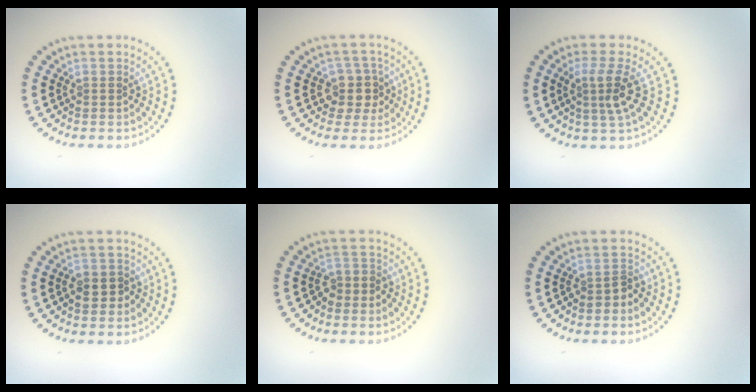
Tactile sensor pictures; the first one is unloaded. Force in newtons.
{"total": 2.8, "press": 2.4, "slide": 1.5}
{"total": 2.9, "press": 2.2, "slide": 1.9}
{"total": 1.9, "press": 1.7, "slide": 0.7}
{"total": 1.7, "press": 1.3, "slide": 1.0}
{"total": 1.4, "press": 1.1, "slide": 0.8}